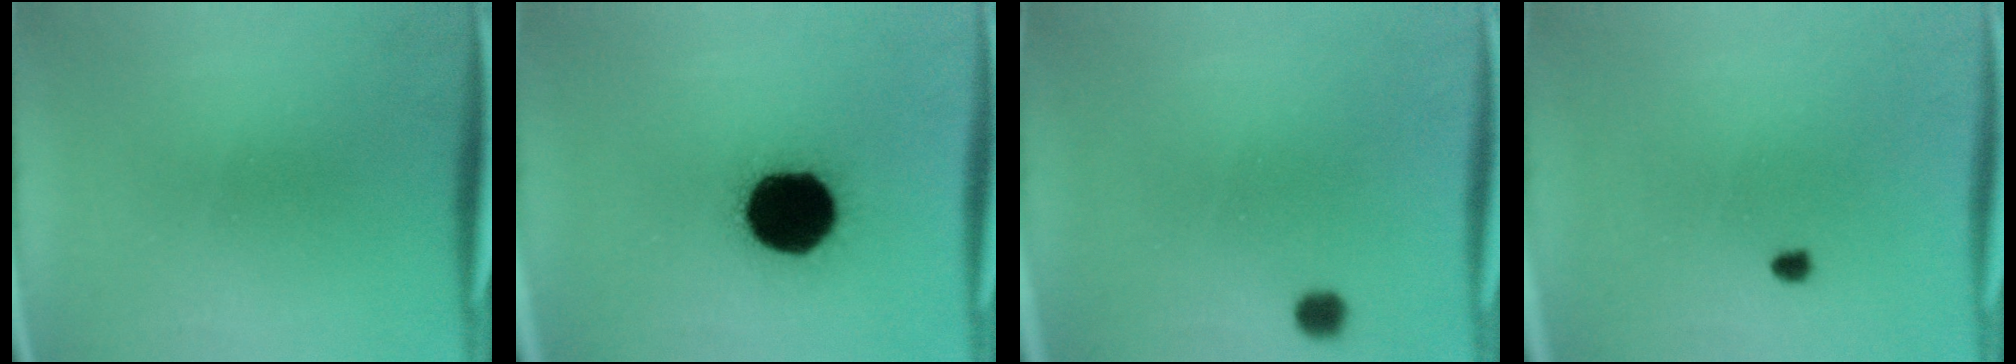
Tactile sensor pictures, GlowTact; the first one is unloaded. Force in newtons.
{"total": 19.3}
{"total": 2.6}
{"total": 0.9}